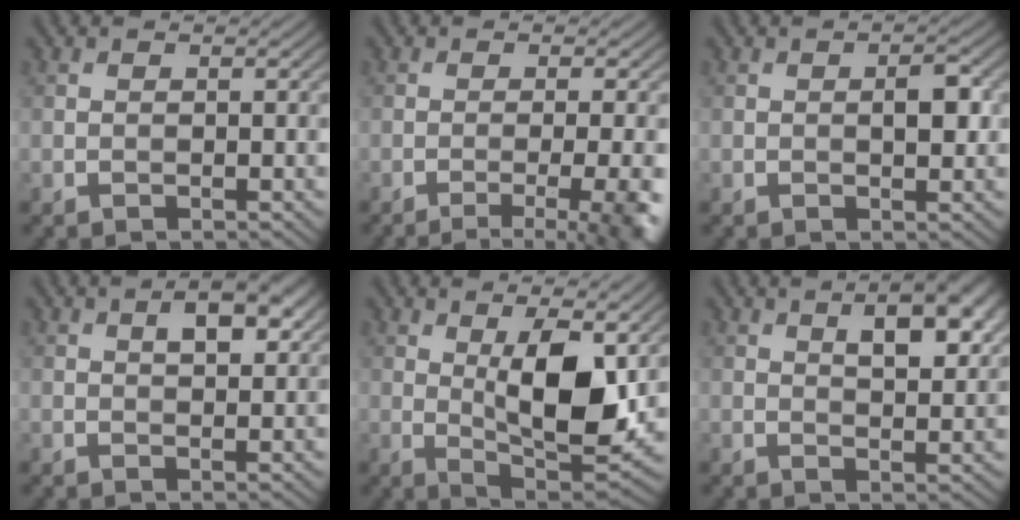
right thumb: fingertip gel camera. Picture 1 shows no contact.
{"total": 8.5, "force": [-3.3, 2.3, 7.5], "torque": [-0.082, -0.001, -0.037]}
{"total": 2.6, "force": [0.2, 1.0, 2.4], "torque": [-0.035, 0.001, -0.001]}
{"total": 4.8, "force": [1.9, 2.1, 3.8], "torque": [-0.061, 0.005, 0.028]}
{"total": 11.3, "force": [2.0, 4.4, 10.2], "torque": [-0.171, -0.010, 0.038]}
{"total": 7.6, "force": [3.2, 3.2, 6.2], "torque": [-0.086, 0.010, 0.045]}